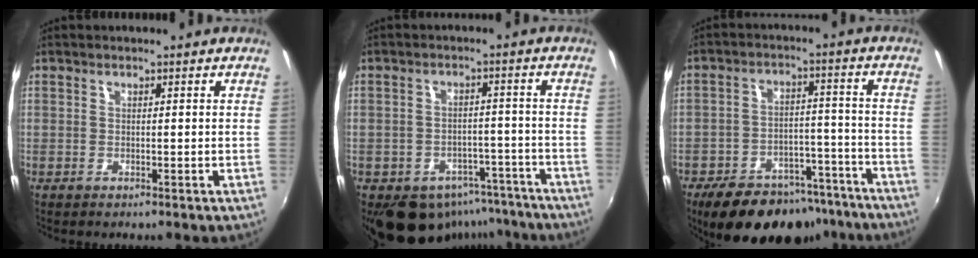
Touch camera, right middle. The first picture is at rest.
{"total": 12.7, "force": [-9.0, 7.9, 4.1], "torque": [-0.084, 0.015, -0.095]}
{"total": 18.9, "force": [-14.8, 9.0, 7.6], "torque": [-0.147, 0.031, -0.196]}